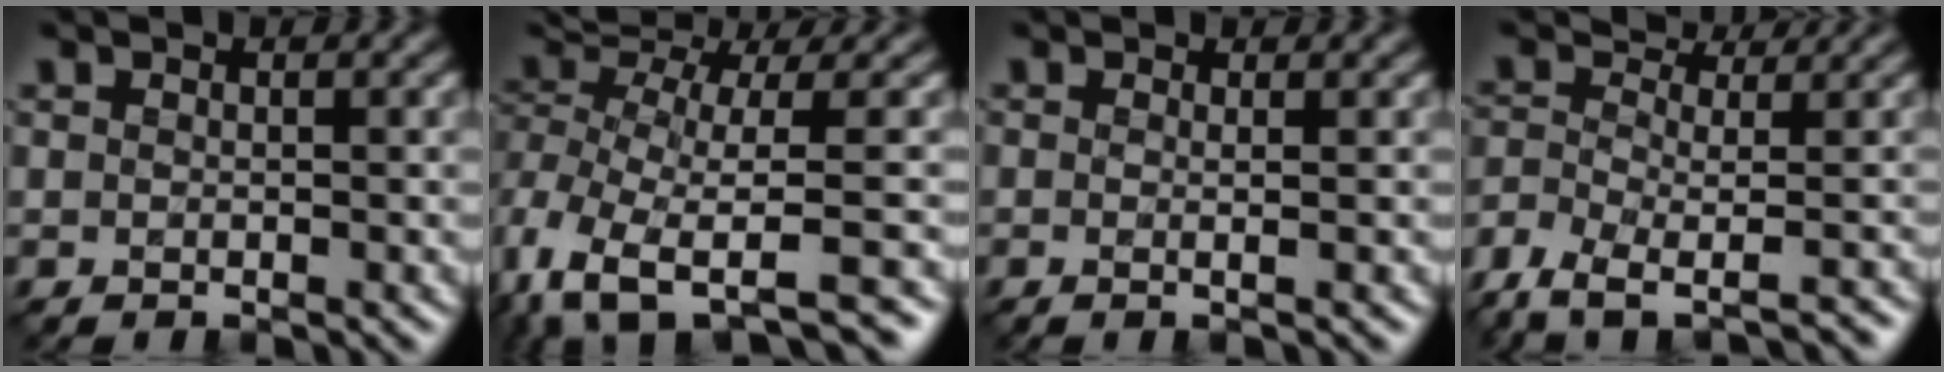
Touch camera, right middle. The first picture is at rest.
{"total": 7.5, "force": [-2.4, 3.7, 6.1], "torque": [-0.136, 0.002, -0.027]}
{"total": 1.4, "force": [0.1, 0.5, 1.3], "torque": [-0.018, -0.001, -0.019]}
{"total": 6.2, "force": [-3.8, 2.8, 4.1], "torque": [-0.067, 0.006, -0.063]}